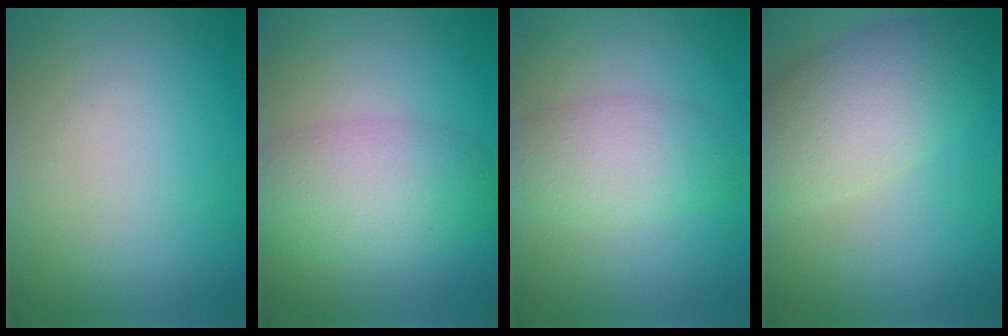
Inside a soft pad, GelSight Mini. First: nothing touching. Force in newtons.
{"total": 5.2, "press": 5.2, "slide": 0.2}
{"total": 3.7, "press": 3.7, "slide": 0.0}
{"total": 6.1, "press": 6.1, "slide": 0.2}